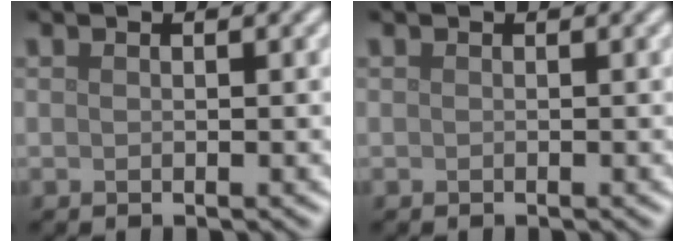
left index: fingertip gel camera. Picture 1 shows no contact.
{"total": 0.0}